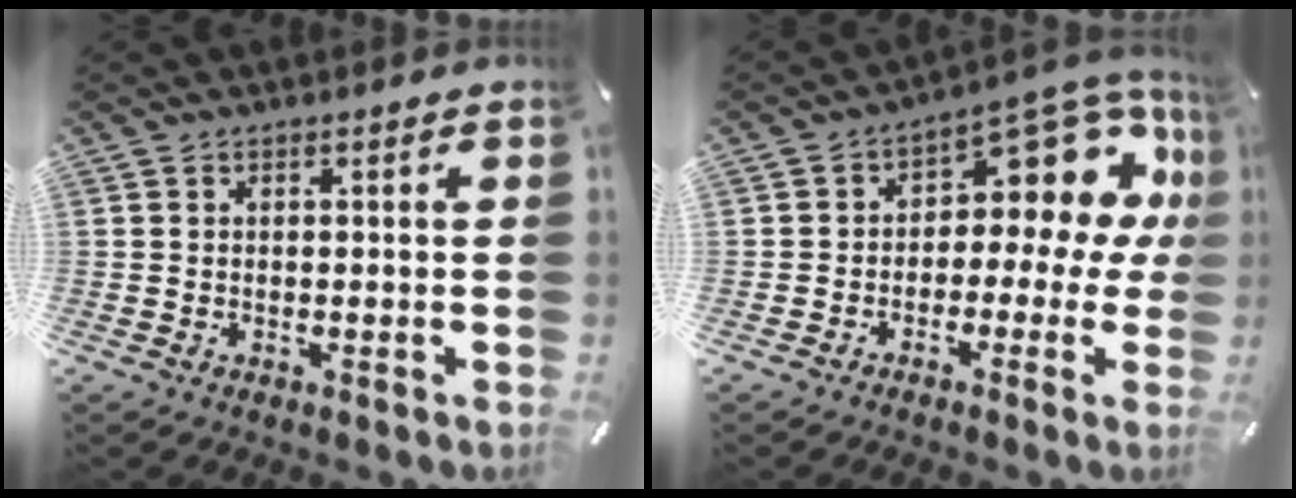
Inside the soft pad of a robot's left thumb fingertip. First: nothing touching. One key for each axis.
{"total": 10.7, "fx": 4.9, "fy": 6.1, "fz": 7.4, "tx": -0.096, "ty": -0.047, "tz": 0.079}